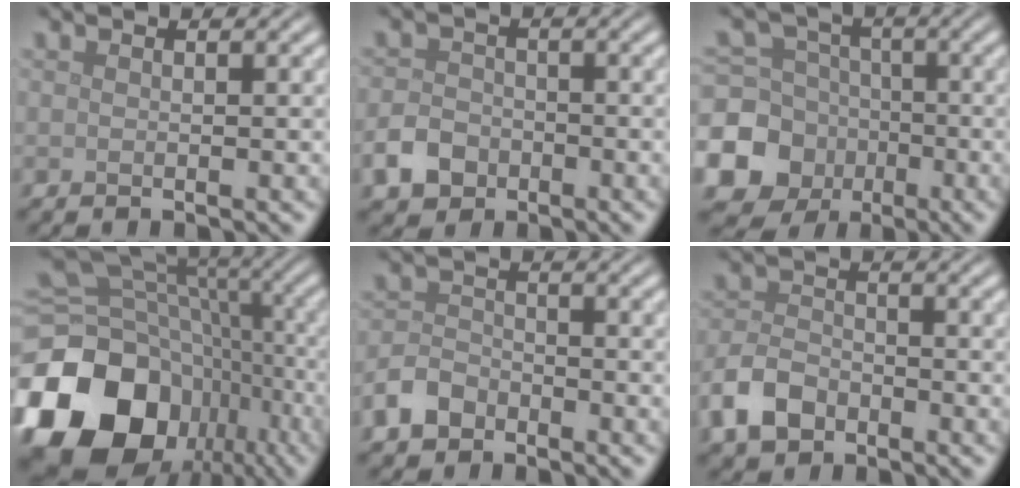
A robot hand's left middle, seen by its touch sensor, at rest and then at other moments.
{"total": 3.4, "force": [-1.8, 2.5, 1.4], "torque": [-0.027, -0.002, -0.037]}
{"total": 13.0, "force": [-4.7, 11.6, 3.5], "torque": [-0.103, -0.040, -0.103]}
{"total": 21.8, "force": [-8.5, 17.4, 10.0], "torque": [-0.205, -0.044, -0.132]}
{"total": 2.9, "force": [-2.0, 1.8, 1.0], "torque": [-0.018, 0.003, -0.048]}
{"total": 4.0, "force": [-2.4, 2.5, 2.0], "torque": [-0.039, -0.001, -0.055]}